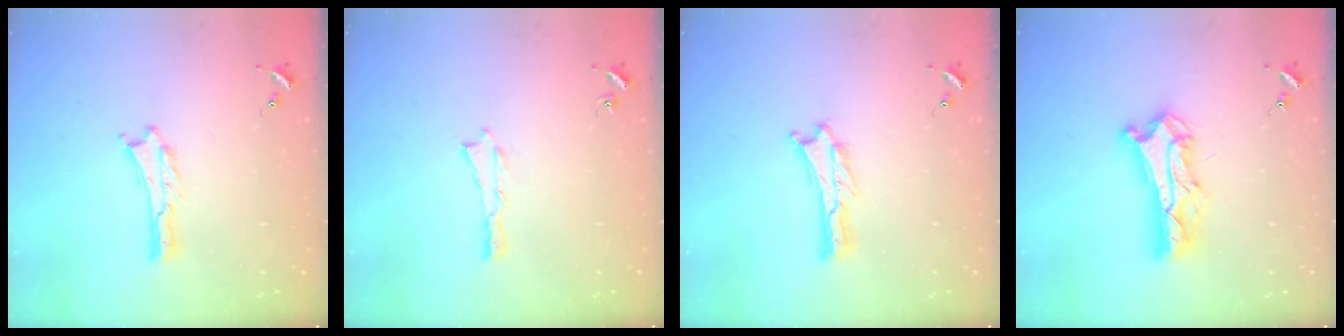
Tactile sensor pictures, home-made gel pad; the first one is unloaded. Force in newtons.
{"total": 0.0}
{"total": 0.0}
{"total": 9.6, "press": 9.6, "slide": 0.9}